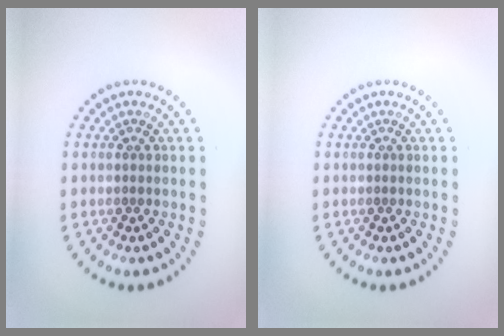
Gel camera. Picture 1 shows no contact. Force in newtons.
{"total": 0.0}